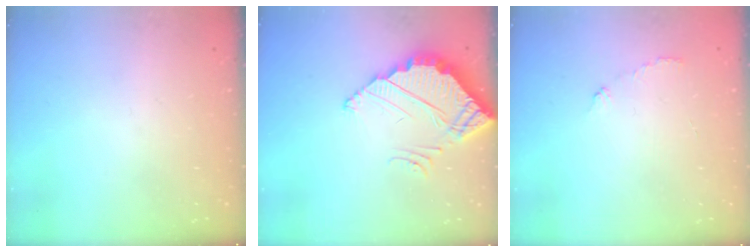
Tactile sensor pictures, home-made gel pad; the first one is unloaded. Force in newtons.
{"total": 3.8, "press": 3.8, "slide": 0.2}
{"total": 3.6, "press": 3.6, "slide": 0.3}